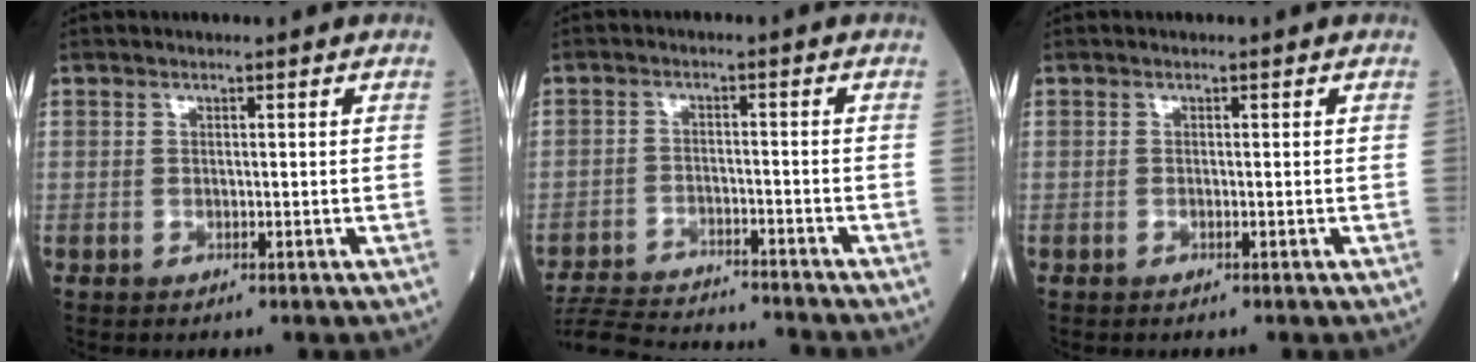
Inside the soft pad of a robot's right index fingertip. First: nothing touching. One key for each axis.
{"total": 13.2, "fx": -12.6, "fy": 1.0, "fz": 3.5, "tx": -0.068, "ty": -0.006, "tz": -0.191}
{"total": 0.0}